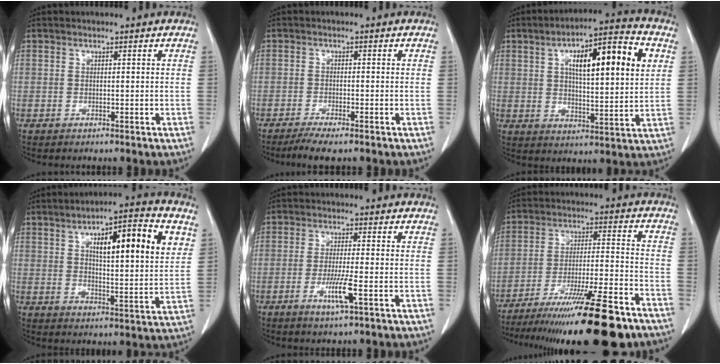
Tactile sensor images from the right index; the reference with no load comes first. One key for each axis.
{"total": 4.4, "fx": -3.4, "fy": 0.3, "fz": 2.8, "tx": -0.047, "ty": -0.009, "tz": -0.057}
{"total": 16.1, "fx": 5.2, "fy": 3.4, "fz": 14.8, "tx": -0.230, "ty": 0.023, "tz": 0.077}
{"total": 15.3, "fx": 6.1, "fy": 2.9, "fz": 13.7, "tx": -0.202, "ty": 0.010, "tz": 0.088}
{"total": 5.0, "fx": -1.9, "fy": -0.2, "fz": 4.6, "tx": -0.089, "ty": -0.012, "tz": -0.036}
{"total": 22.3, "fx": -17.2, "fy": 1.2, "fz": 14.2, "tx": -0.184, "ty": -0.021, "tz": -0.272}